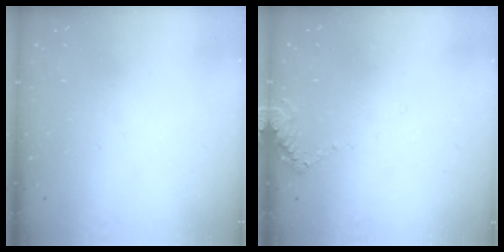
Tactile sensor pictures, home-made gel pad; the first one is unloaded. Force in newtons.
{"total": 4.8, "press": 4.8, "slide": 0.6}